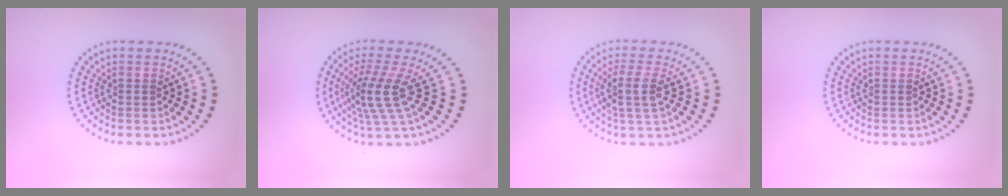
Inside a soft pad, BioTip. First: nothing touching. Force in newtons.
{"total": 4.3, "press": 3.1, "slide": 3.0}
{"total": 3.1, "press": 2.5, "slide": 1.8}
{"total": 0.0}